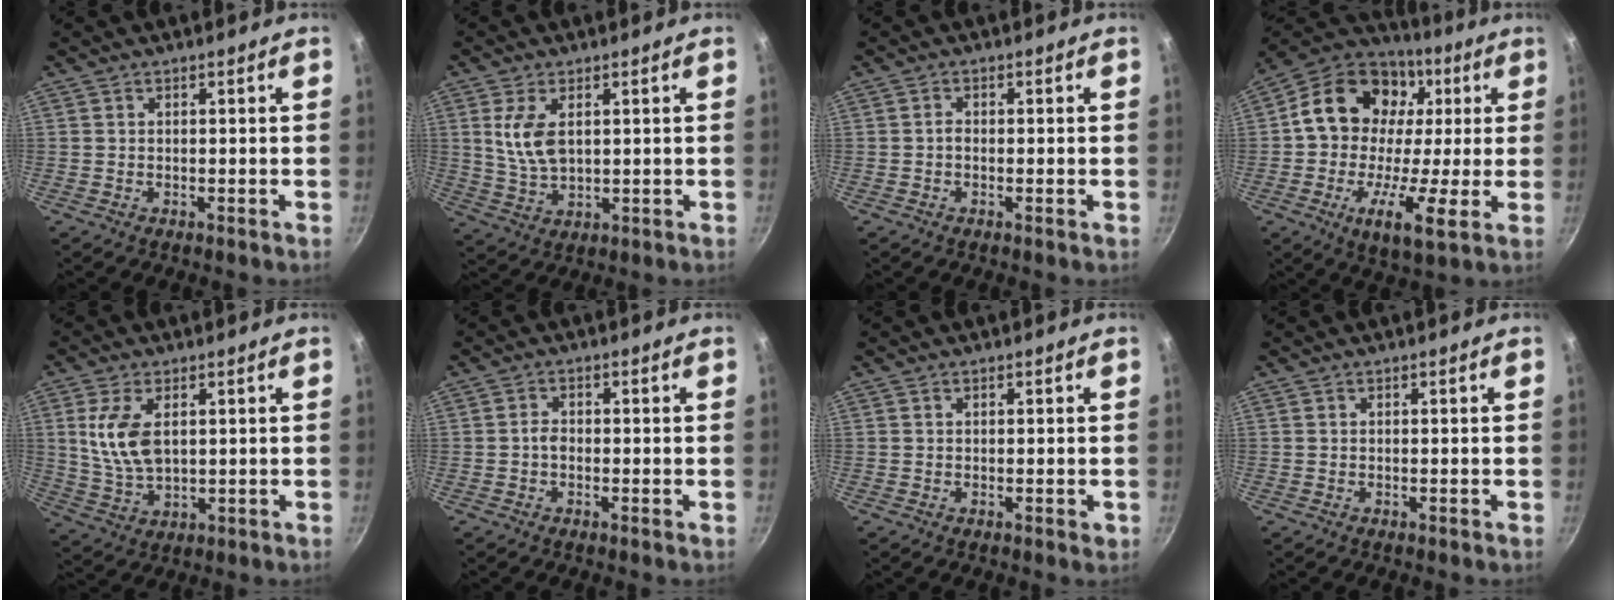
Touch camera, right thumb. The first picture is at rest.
{"total": 7.4, "force": [1.9, 4.1, 5.9], "torque": [-0.111, -0.015, 0.041]}
{"total": 1.1, "force": [-0.3, 0.5, 0.9], "torque": [-0.021, 0.004, -0.010]}
{"total": 22.0, "force": [1.7, 15.0, 16.0], "torque": [-0.245, 0.026, 0.013]}
{"total": 9.4, "force": [2.1, 5.3, 7.5], "torque": [-0.145, -0.015, 0.047]}
{"total": 1.8, "force": [-0.4, 1.1, 1.4], "torque": [-0.028, 0.008, -0.013]}
{"total": 1.1, "force": [0.1, 0.5, 0.9], "torque": [-0.007, 0.001, 0.001]}
{"total": 0.0}